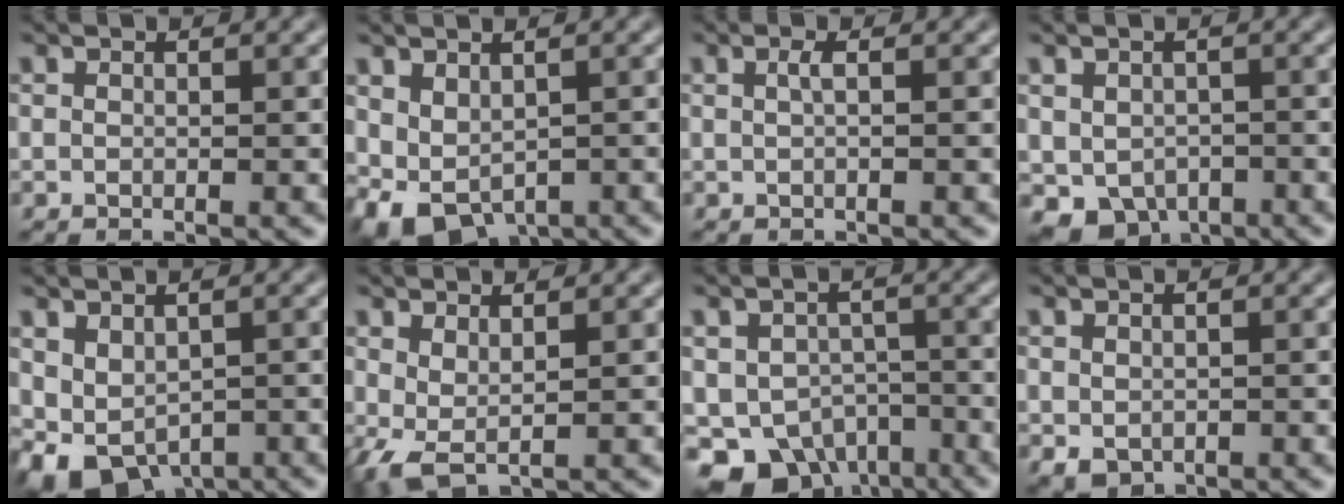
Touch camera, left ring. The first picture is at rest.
{"total": 4.8, "force": [-1.0, 3.3, 3.4], "torque": [-0.061, -0.017, -0.003]}
{"total": 0.9, "force": [0.2, 0.2, 0.9], "torque": [-0.019, 0.004, 0.003]}
{"total": 4.8, "force": [-1.9, 3.7, 2.3], "torque": [-0.034, -0.018, -0.020]}
{"total": 5.8, "force": [-1.8, 4.0, 3.7], "torque": [-0.060, -0.021, -0.015]}
{"total": 2.4, "force": [0.6, 1.1, 2.1], "torque": [-0.054, -0.006, 0.012]}
{"total": 7.7, "force": [-4.1, 5.4, 3.6], "torque": [-0.049, -0.021, -0.064]}
{"total": 1.6, "force": [-0.4, 1.3, 0.8], "torque": [-0.017, -0.010, -0.002]}